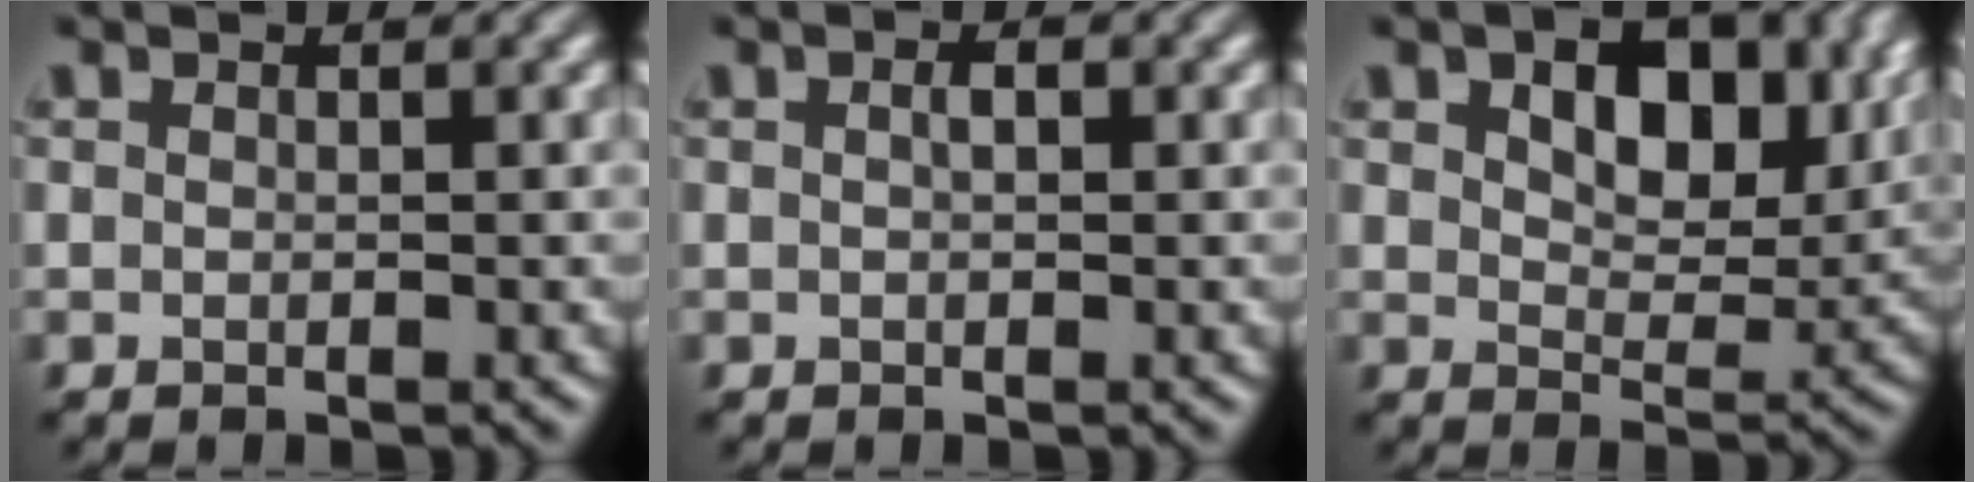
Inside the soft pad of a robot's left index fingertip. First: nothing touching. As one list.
[{"total": 1.0, "force": [0.2, 0.4, 0.9], "torque": [-0.016, 0.002, 0.003]}, {"total": 8.8, "force": [3.4, 5.0, 6.4], "torque": [-0.099, -0.006, 0.056]}]